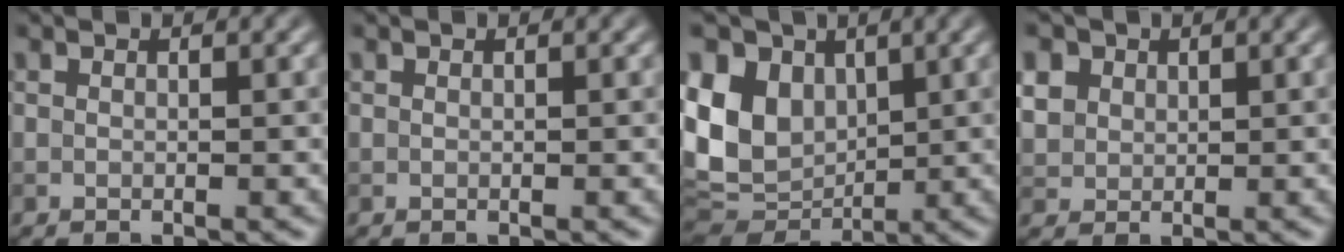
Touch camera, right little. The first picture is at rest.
{"total": 0.0}
{"total": 11.1, "force": [2.5, 8.4, 6.8], "torque": [-0.154, 0.009, 0.047]}
{"total": 3.7, "force": [1.7, 2.9, 1.6], "torque": [-0.059, 0.013, 0.042]}